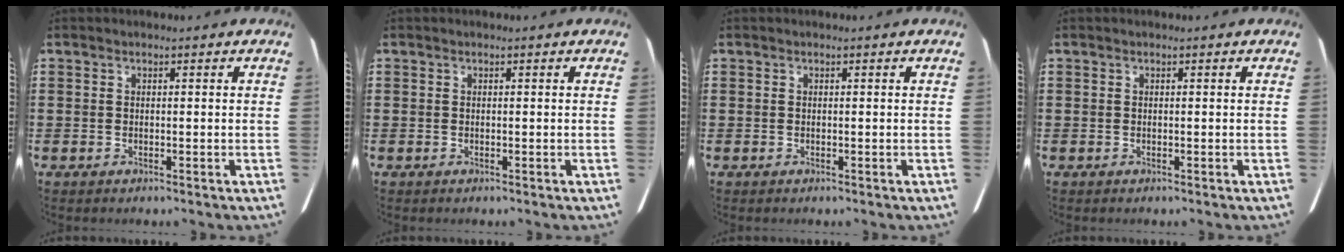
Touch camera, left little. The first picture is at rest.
{"total": 0.0}
{"total": 0.0}
{"total": 0.0}